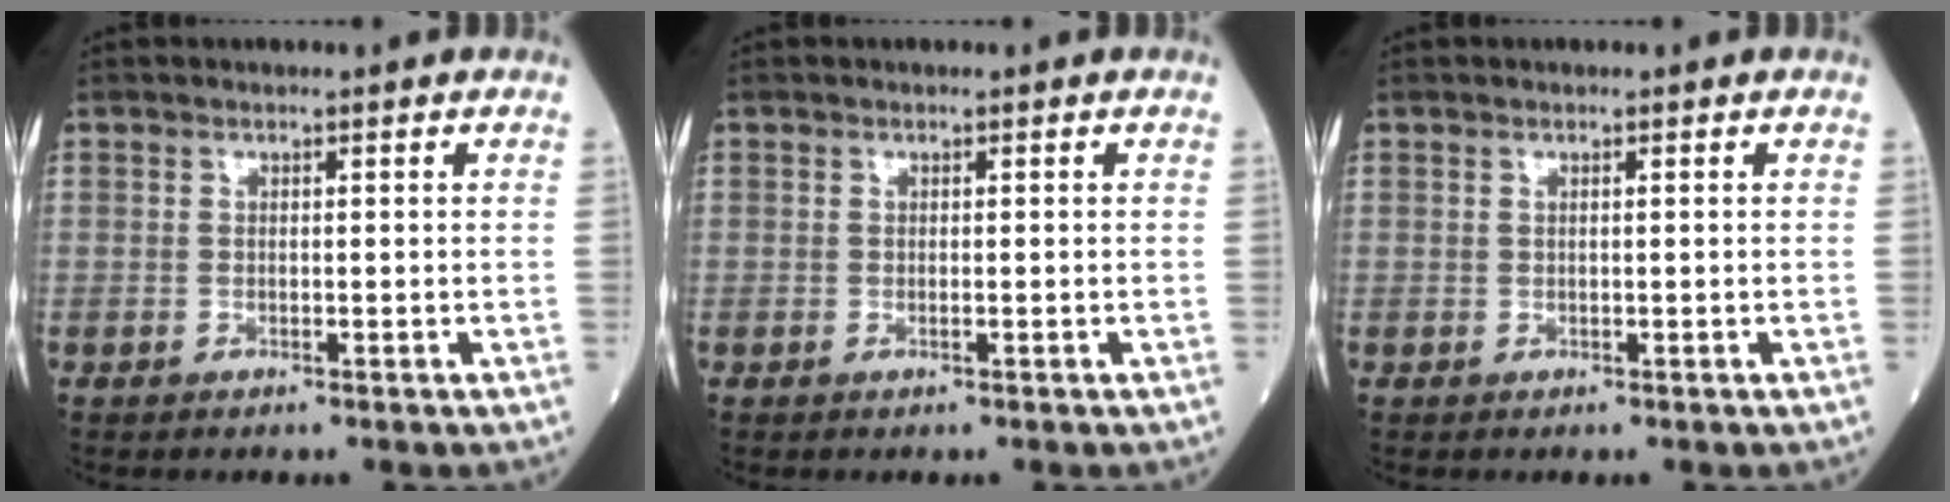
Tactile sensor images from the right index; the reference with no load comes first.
{"total": 0.0}
{"total": 0.0}